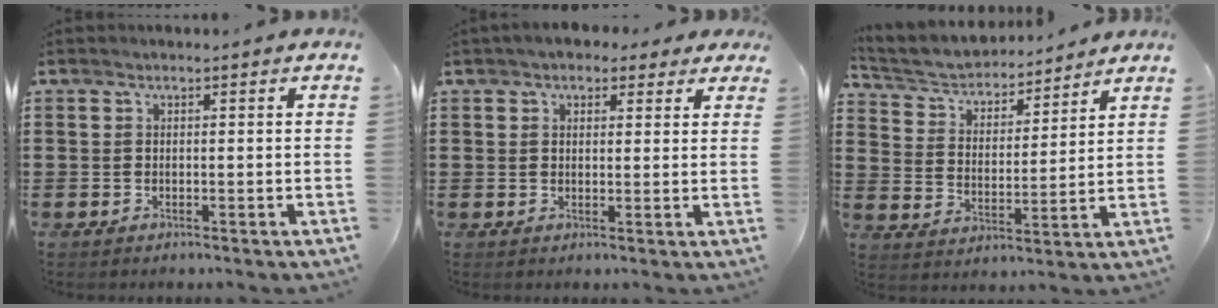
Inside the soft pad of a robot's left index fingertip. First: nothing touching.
{"total": 3.1, "force": [2.2, 1.8, 1.0], "torque": [-0.024, 0.006, 0.038]}
{"total": 4.4, "force": [4.2, 1.2, 0.7], "torque": [-0.041, -0.029, 0.066]}